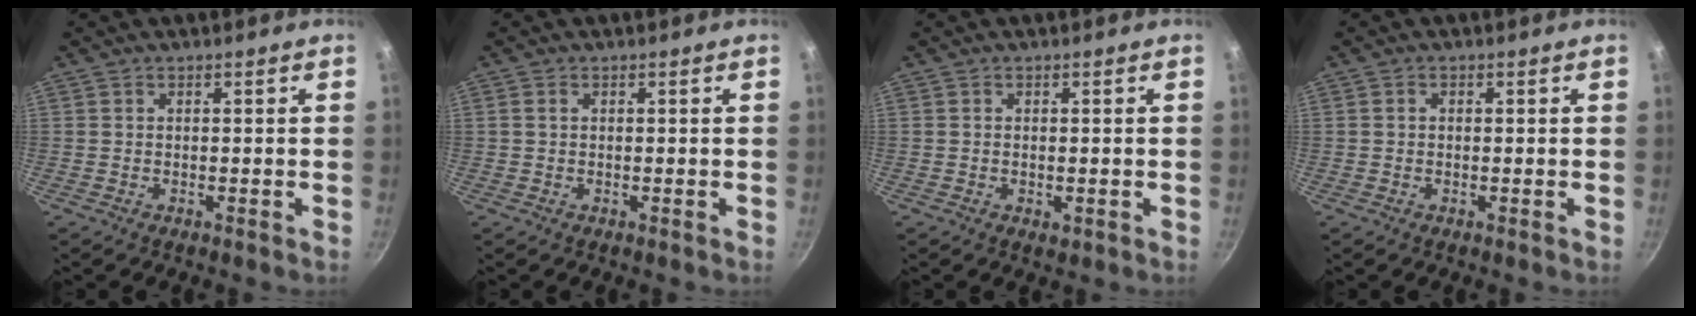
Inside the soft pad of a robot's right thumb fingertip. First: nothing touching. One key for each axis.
{"total": 0.8, "fx": 0.2, "fy": 0.6, "fz": 0.5, "tx": -0.010, "ty": 0.003, "tz": 0.002}
{"total": 1.3, "fx": -0.2, "fy": 0.8, "fz": 1.1, "tx": -0.015, "ty": -0.003, "tz": -0.002}
{"total": 0.7, "fx": 0.0, "fy": 0.6, "fz": 0.4, "tx": -0.007, "ty": 0.006, "tz": 0.000}